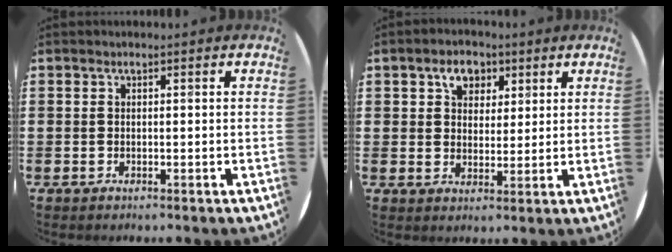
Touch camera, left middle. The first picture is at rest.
{"total": 4.4, "force": [2.5, 3.0, 1.9], "torque": [-0.025, 0.004, 0.040]}